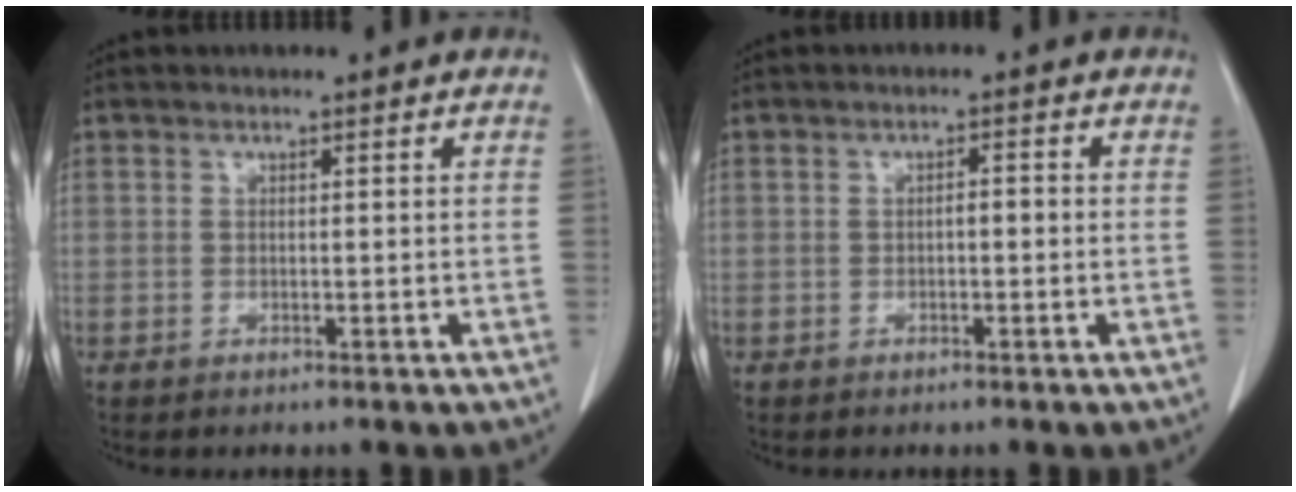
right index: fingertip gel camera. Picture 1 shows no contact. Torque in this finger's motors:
{"motor_torque": [0.31, -0.25, 0.09, 0.03]}